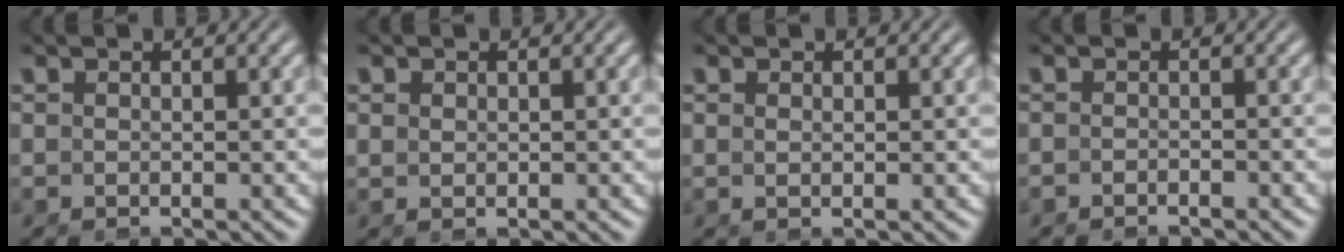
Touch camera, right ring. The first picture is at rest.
{"total": 0.7, "force": [0.5, 0.2, 0.4], "torque": [-0.007, -0.007, 0.016]}
{"total": 0.7, "force": [0.2, -0.5, 0.5], "torque": [-0.007, -0.007, 0.009]}
{"total": 1.2, "force": [-1.2, -0.2, -0.1], "torque": [-0.002, -0.004, -0.019]}